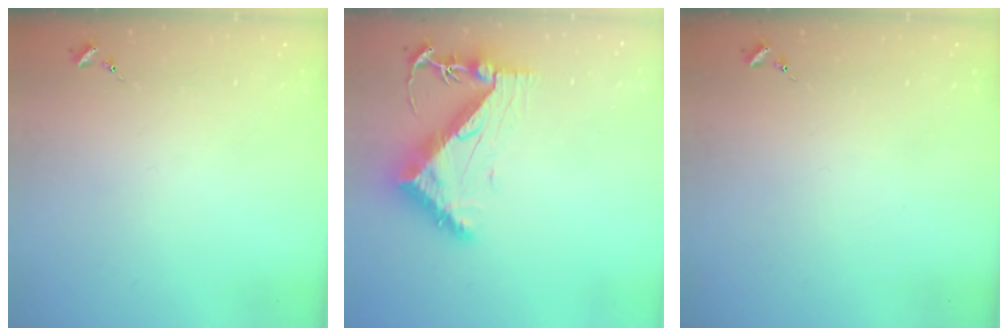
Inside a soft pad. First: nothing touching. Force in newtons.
{"total": 9.5, "press": 9.5, "slide": 1.1}
{"total": 0.0}